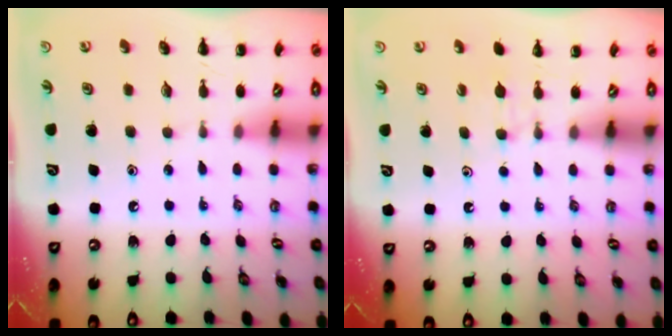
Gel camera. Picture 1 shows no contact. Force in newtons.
{"total": 3.6, "press": 3.4, "slide": 1.2}